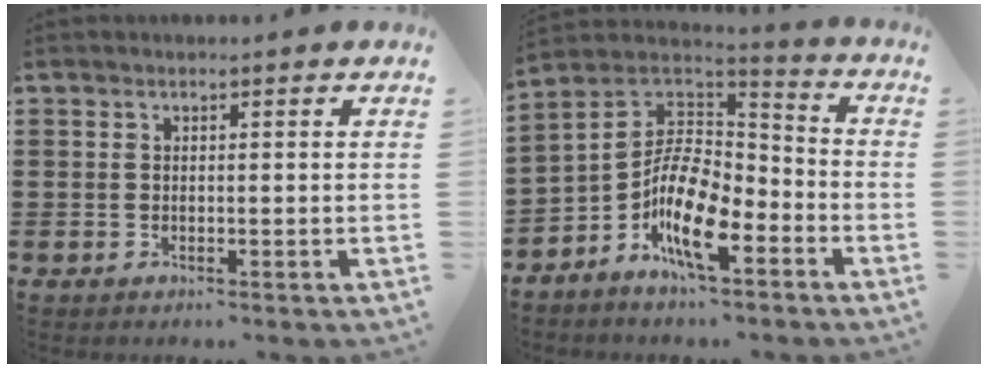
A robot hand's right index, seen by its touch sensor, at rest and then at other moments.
{"total": 12.1, "force": [-6.1, 5.1, 9.1], "torque": [-0.204, 0.000, -0.125]}